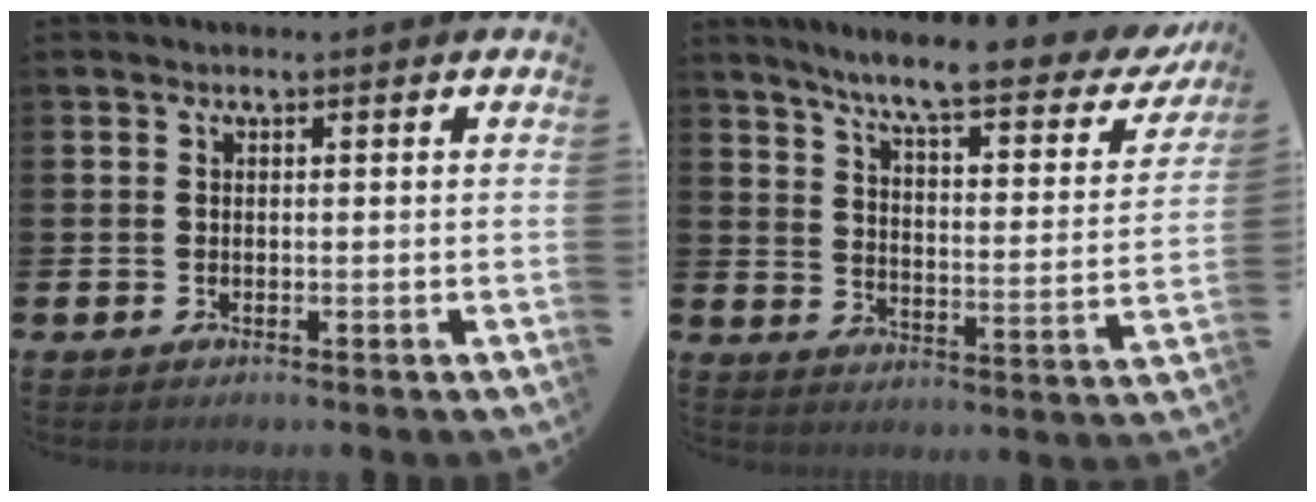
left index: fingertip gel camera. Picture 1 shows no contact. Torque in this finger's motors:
{"motor_torque": [1.05, -1.08, 0.78, 0.21]}